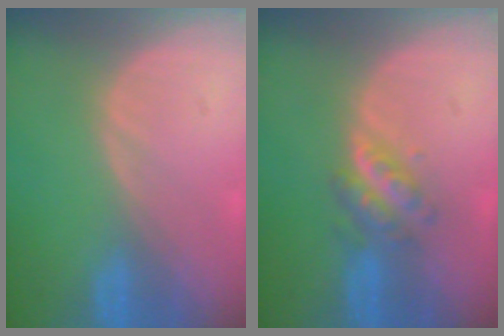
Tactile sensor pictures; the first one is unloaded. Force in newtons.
{"total": 4.7, "press": 4.3, "slide": 2.0}